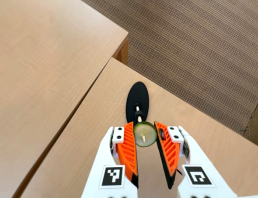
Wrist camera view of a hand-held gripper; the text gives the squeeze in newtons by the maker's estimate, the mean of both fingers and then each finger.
{"total": 10.3, "left": 10.3, "right": 10.3}